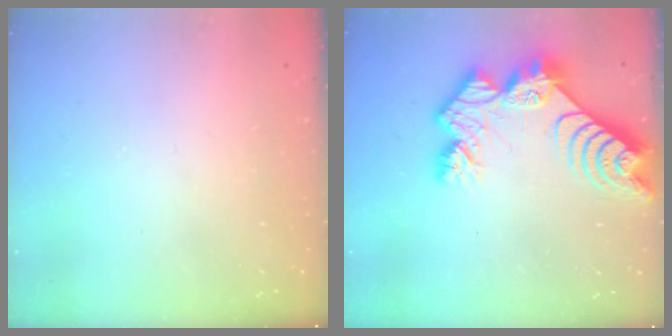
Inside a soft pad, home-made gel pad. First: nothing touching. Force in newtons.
{"total": 14.1, "press": 14.0, "slide": 1.4}